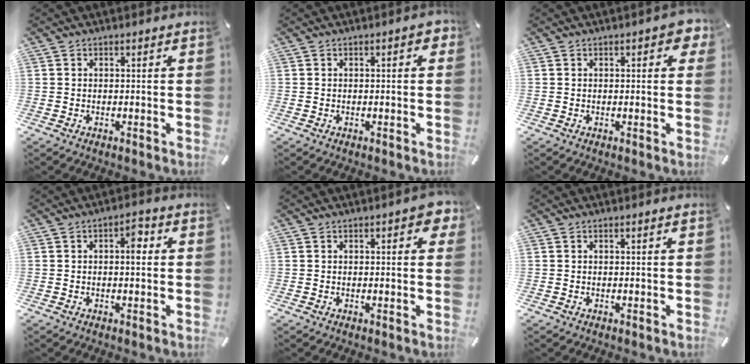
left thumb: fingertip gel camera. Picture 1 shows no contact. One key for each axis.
{"total": 2.0, "fx": 0.2, "fy": 0.8, "fz": 1.9, "tx": -0.028, "ty": 0.004, "tz": -0.001}
{"total": 3.4, "fx": 0.9, "fy": 1.4, "fz": 2.9, "tx": -0.036, "ty": -0.002, "tz": 0.009}
{"total": 4.0, "fx": 0.5, "fy": 1.7, "fz": 3.6, "tx": -0.050, "ty": 0.002, "tz": 0.000}
{"total": 3.5, "fx": 1.0, "fy": 1.5, "fz": 3.1, "tx": -0.039, "ty": -0.001, "tz": 0.011}
{"total": 0.0}